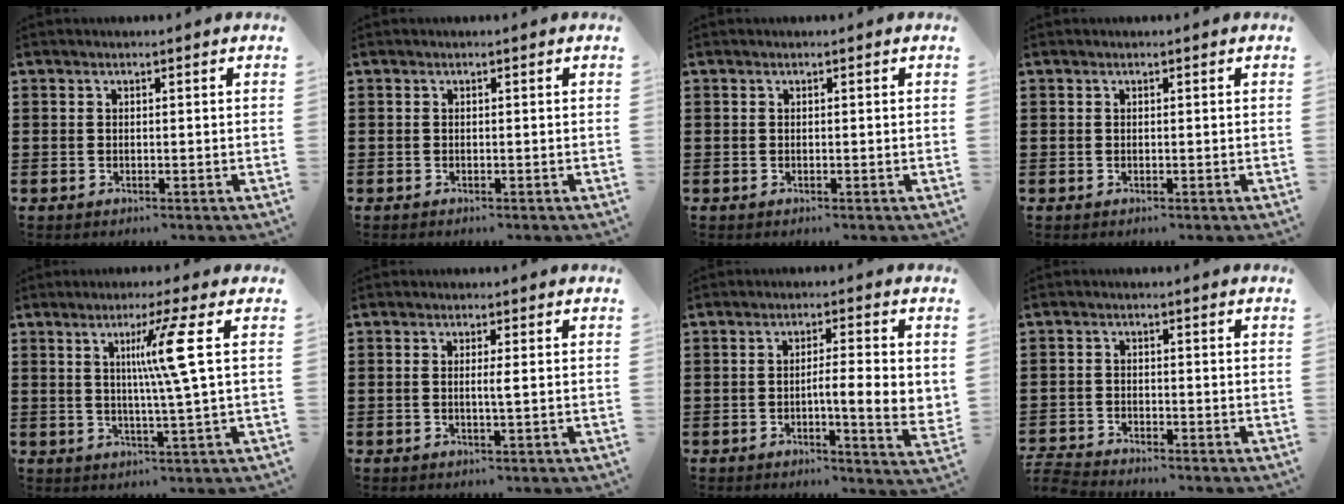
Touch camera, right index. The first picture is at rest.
{"total": 0.0}
{"total": 0.0}
{"total": 0.0}
{"total": 7.6, "force": [1.9, -1.3, 7.2], "torque": [-0.135, -0.007, 0.018]}
{"total": 1.4, "force": [0.1, -0.3, 1.4], "torque": [-0.027, -0.005, 0.000]}
{"total": 6.4, "force": [-0.5, 0.7, 6.3], "torque": [-0.109, -0.004, -0.011]}
{"total": 2.9, "force": [-2.9, 0.2, 0.1], "torque": [-0.013, -0.003, -0.064]}